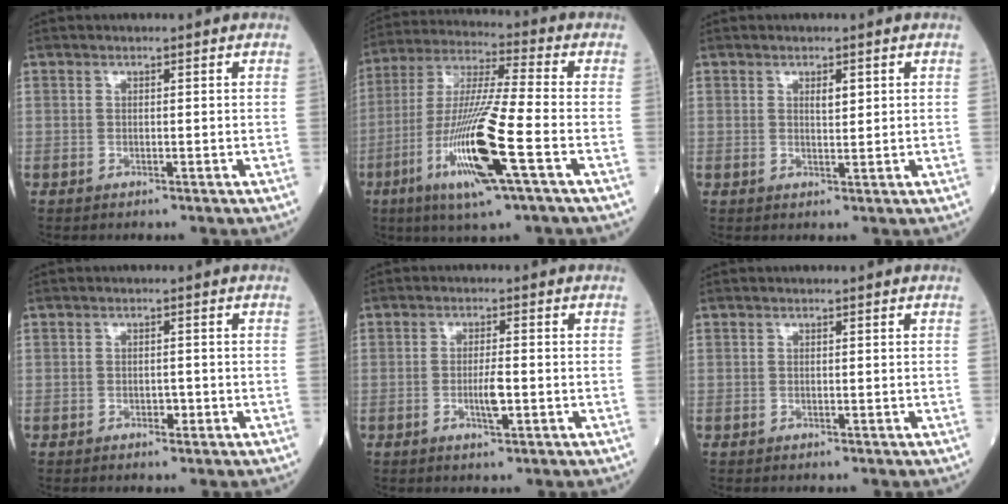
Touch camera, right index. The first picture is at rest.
{"total": 16.5, "force": [-6.1, 0.1, 15.4], "torque": [-0.316, -0.020, -0.114]}
{"total": 1.7, "force": [0.7, 0.5, 1.4], "torque": [-0.024, -0.002, 0.012]}
{"total": 1.2, "force": [-0.5, 0.7, 0.8], "torque": [-0.007, 0.003, -0.007]}
{"total": 3.2, "force": [-0.9, 0.4, 3.1], "torque": [-0.059, -0.002, -0.015]}
{"total": 0.0}